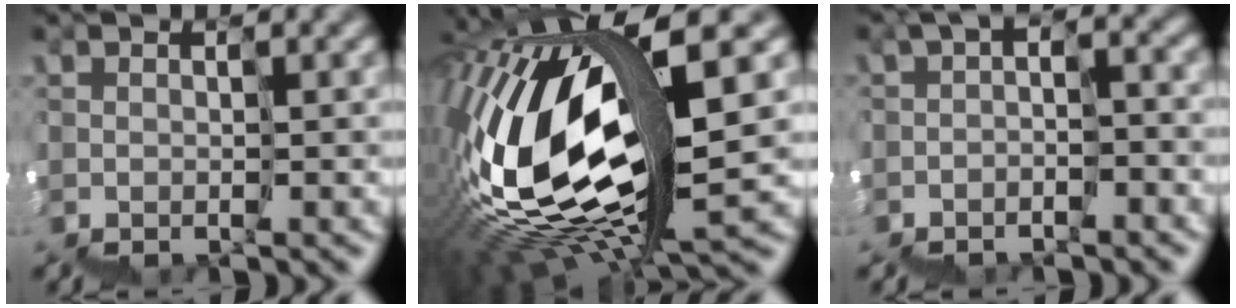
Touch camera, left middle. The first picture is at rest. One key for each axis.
{"total": 14.1, "fx": 2.0, "fy": 5.0, "fz": 13.0, "tx": -0.285, "ty": 0.022, "tz": 0.042}
{"total": 2.4, "fx": -1.6, "fy": 1.3, "fz": 1.3, "tx": -0.029, "ty": 0.004, "tz": -0.021}